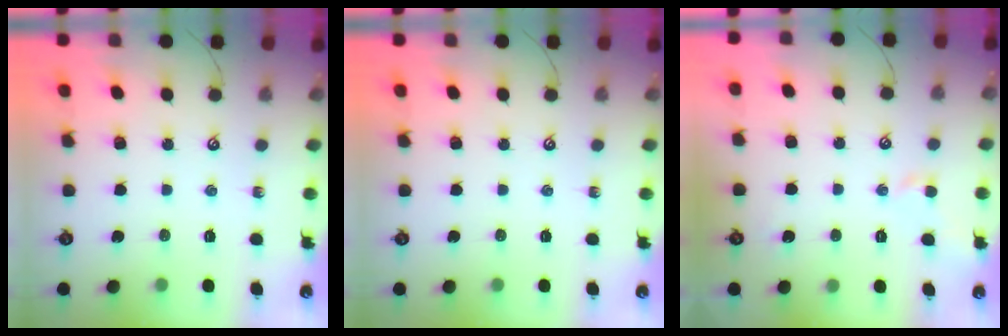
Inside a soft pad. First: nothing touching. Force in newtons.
{"total": 0.0}
{"total": 0.7, "press": 0.7, "slide": 0.1}